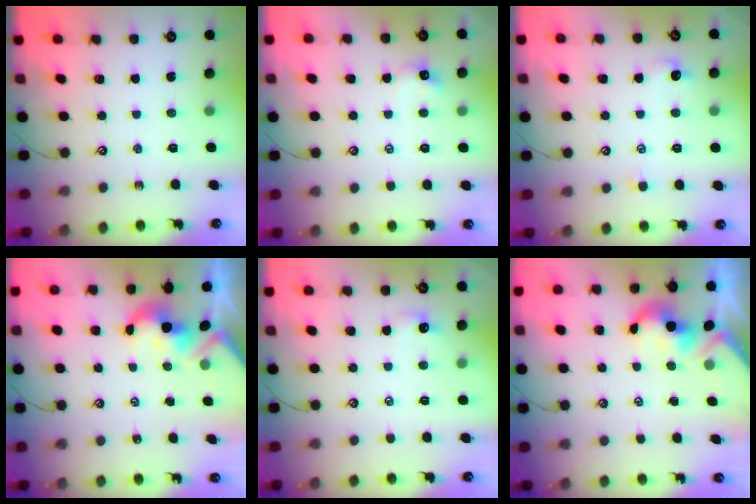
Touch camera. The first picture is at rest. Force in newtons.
{"total": 1.3, "press": 1.2, "slide": 0.4}
{"total": 1.0, "press": 0.7, "slide": 0.7}
{"total": 3.8, "press": 3.7, "slide": 0.7}
{"total": 0.8, "press": 0.5, "slide": 0.6}
{"total": 1.8, "press": 1.7, "slide": 0.5}